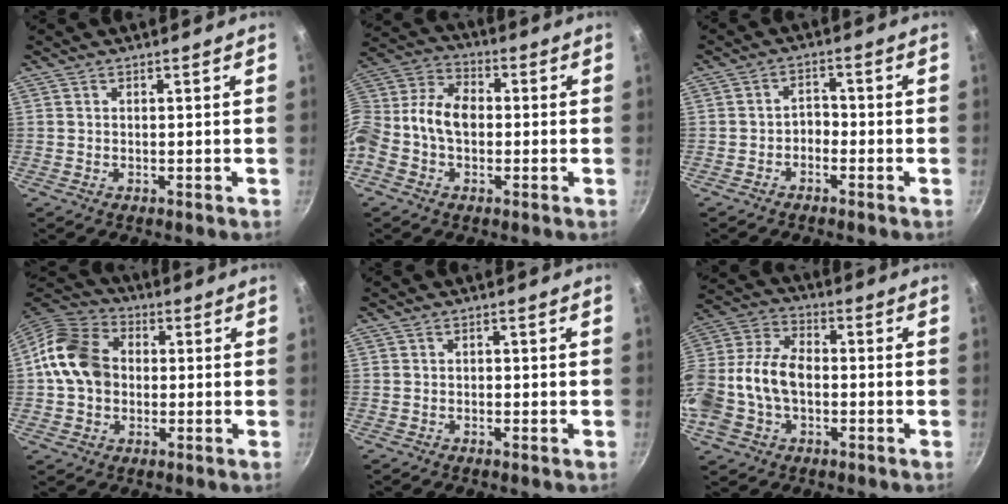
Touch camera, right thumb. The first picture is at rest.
{"total": 13.0, "force": [-0.7, 9.6, 8.7], "torque": [-0.153, 0.041, -0.036]}
{"total": 2.7, "force": [-1.5, 1.7, 1.3], "torque": [-0.008, 0.023, -0.029]}
{"total": 12.6, "force": [0.3, 10.0, 7.7], "torque": [-0.111, 0.020, -0.012]}
{"total": 0.6, "force": [-0.3, 0.5, 0.3], "torque": [-0.005, 0.003, -0.004]}
{"total": 16.4, "force": [-2.5, 11.1, 11.8], "torque": [-0.232, 0.044, -0.056]}